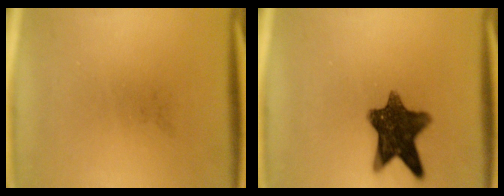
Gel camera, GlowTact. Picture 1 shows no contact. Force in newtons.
{"total": 10.8}